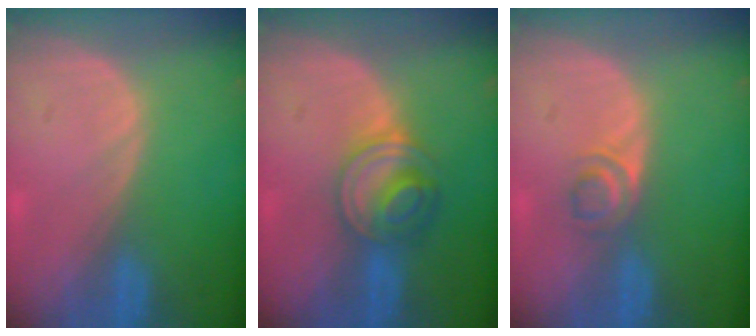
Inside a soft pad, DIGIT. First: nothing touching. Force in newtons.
{"total": 5.7, "press": 5.7, "slide": 0.4}
{"total": 2.8, "press": 2.7, "slide": 1.0}